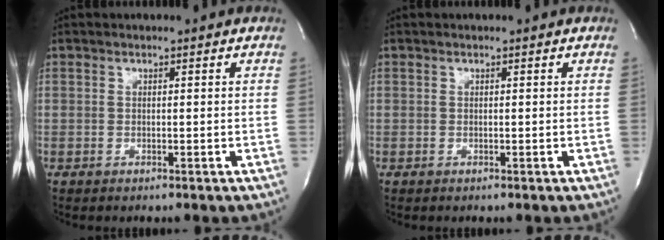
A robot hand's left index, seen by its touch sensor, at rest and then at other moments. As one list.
[{"total": 0.0}]